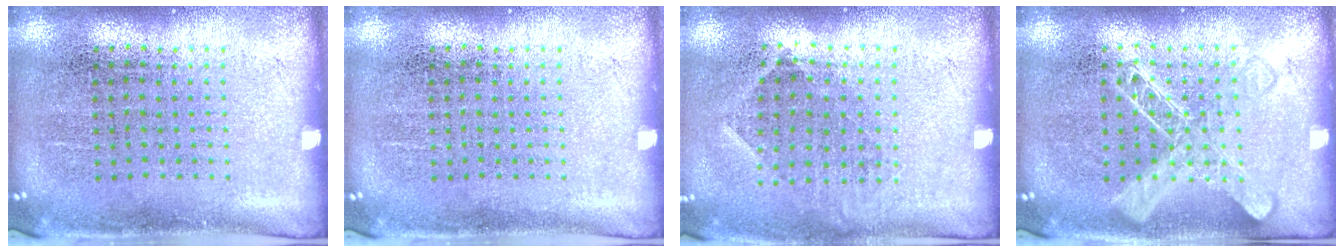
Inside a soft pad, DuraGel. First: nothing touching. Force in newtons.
{"total": 0.0}
{"total": 0.9, "press": 0.8, "slide": 0.5}
{"total": 2.1, "press": 2.1, "slide": 0.5}